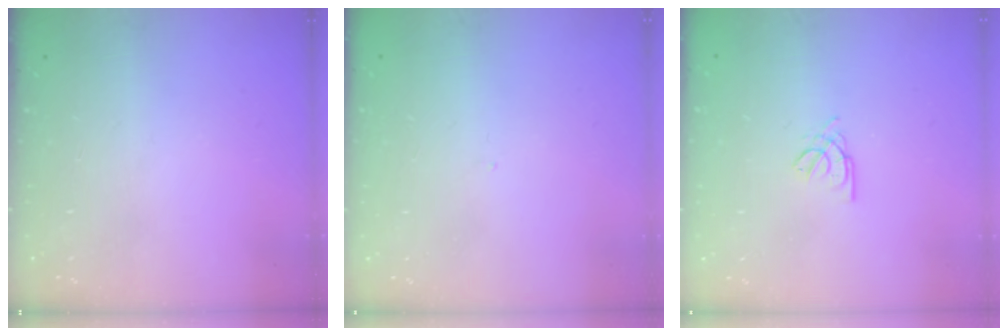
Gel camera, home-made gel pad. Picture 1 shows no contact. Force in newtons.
{"total": 0.0}
{"total": 2.3, "press": 2.3, "slide": 0.5}